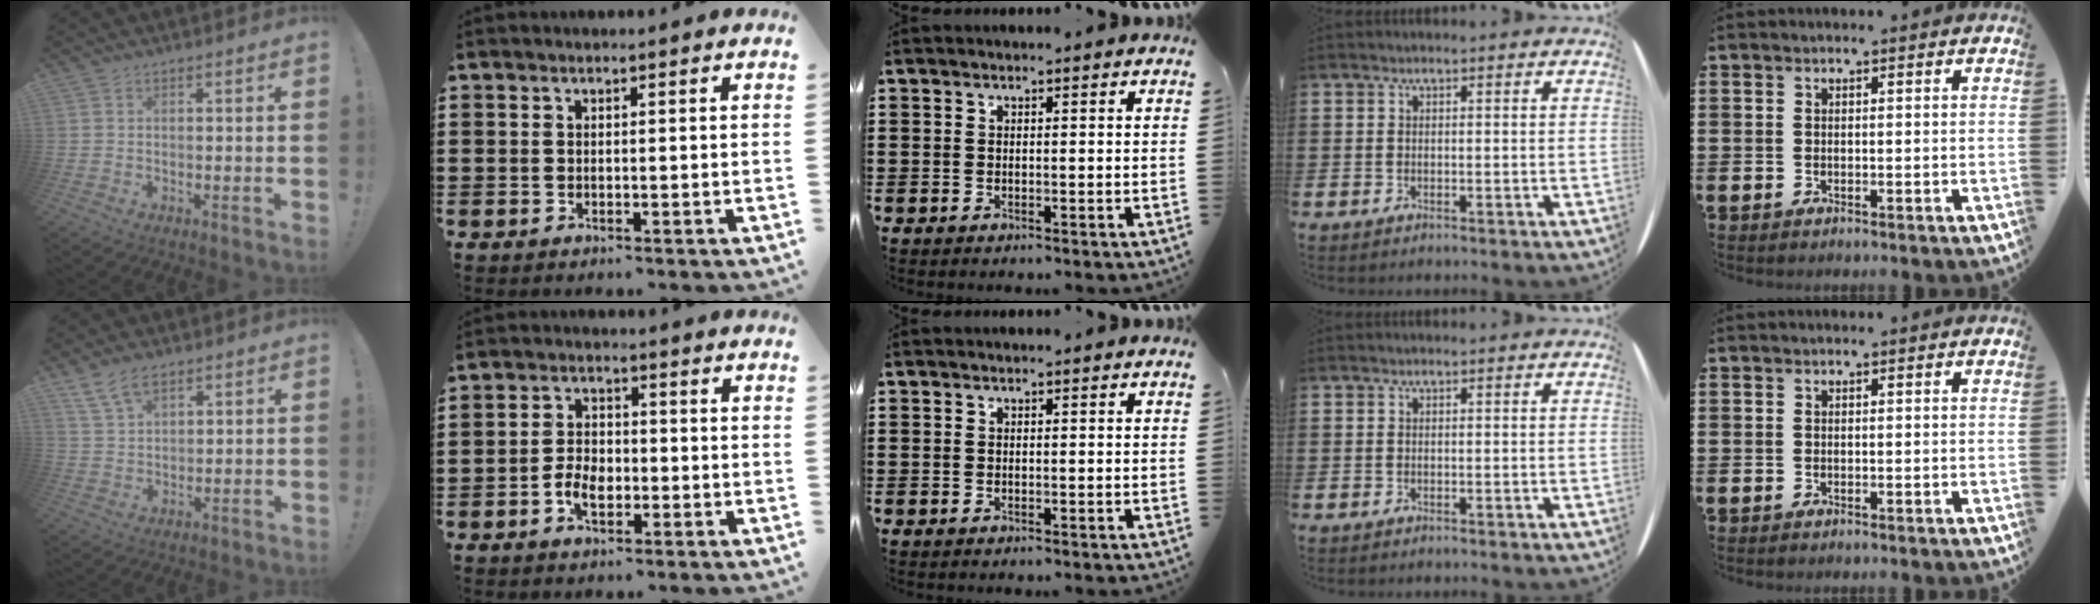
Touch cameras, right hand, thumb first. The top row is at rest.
{"thumb": {"total": 7.3, "force": [4.8, 3.7, 4.1], "torque": [-0.077, -0.014, 0.094]}, "index": {"total": 4.2, "force": [-1.7, 2.3, 3.0], "torque": [-0.063, -0.001, -0.033]}}